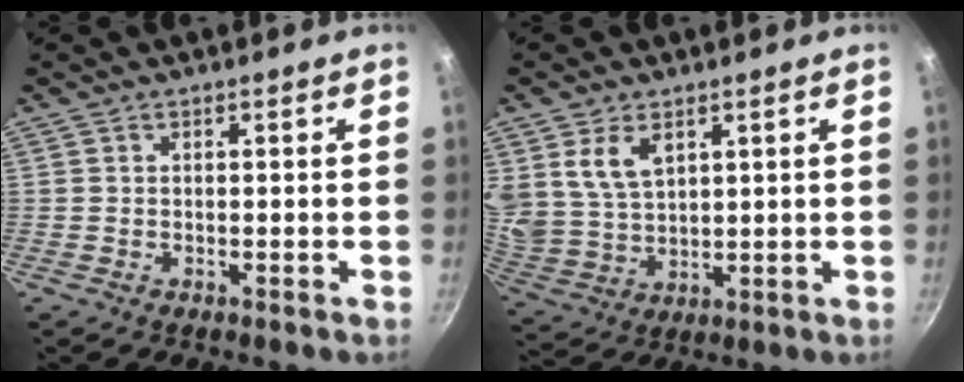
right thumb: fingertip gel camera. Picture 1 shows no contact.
{"total": 9.1, "force": [4.0, 6.0, 5.6], "torque": [-0.092, -0.026, 0.091]}